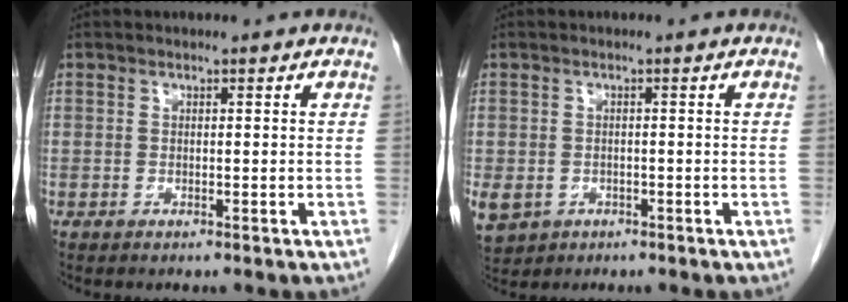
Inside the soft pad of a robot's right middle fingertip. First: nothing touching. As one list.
[{"total": 9.2, "force": [-3.8, 7.7, 3.4], "torque": [-0.107, 0.000, -0.049]}]